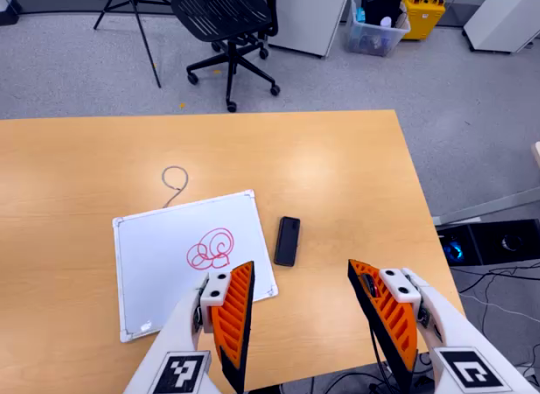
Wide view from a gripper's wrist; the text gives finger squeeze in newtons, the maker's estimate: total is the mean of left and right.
{"total": 0.0}